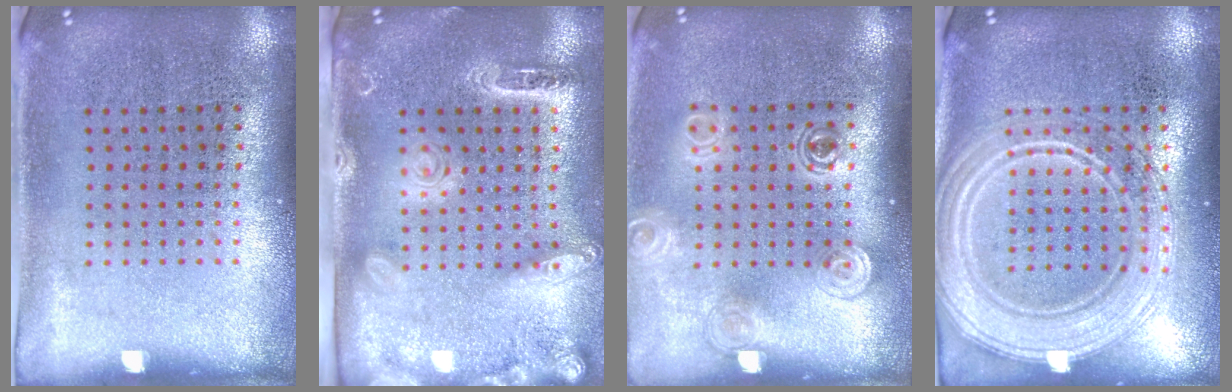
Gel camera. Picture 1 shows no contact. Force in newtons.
{"total": 2.5, "press": 2.0, "slide": 1.5}
{"total": 1.4, "press": 1.2, "slide": 0.8}
{"total": 3.7, "press": 3.6, "slide": 0.6}